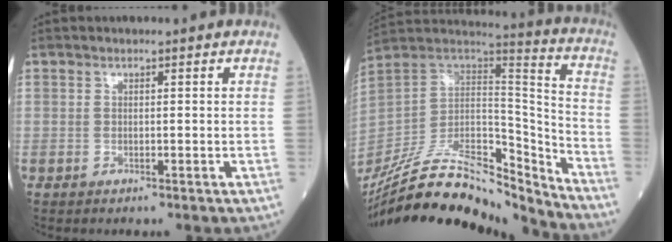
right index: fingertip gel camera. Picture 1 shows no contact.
{"total": 25.2, "force": [-22.7, 3.2, 10.6], "torque": [-0.209, 0.004, -0.385]}